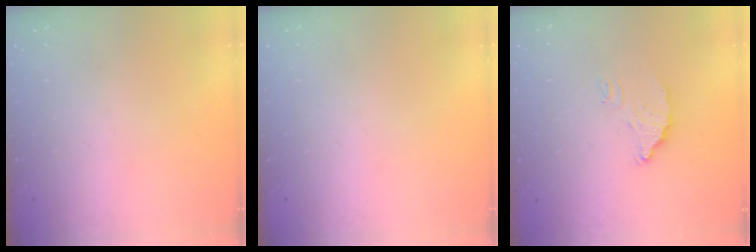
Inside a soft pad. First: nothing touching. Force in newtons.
{"total": 0.0}
{"total": 6.7, "press": 6.7, "slide": 0.3}